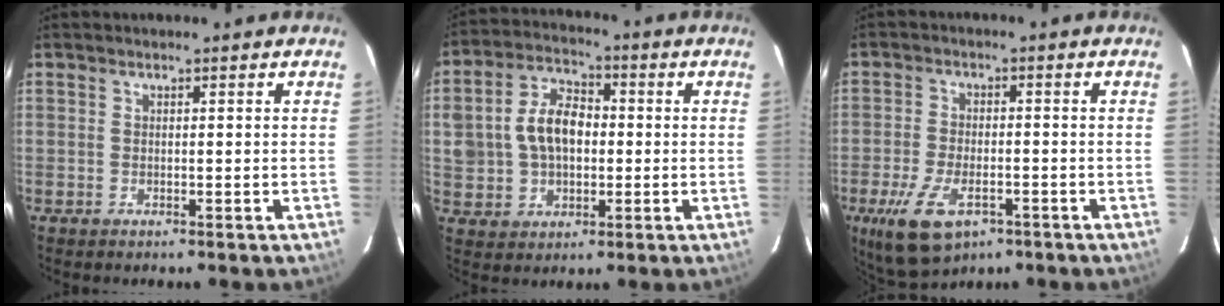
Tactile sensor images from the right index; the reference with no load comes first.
{"total": 11.5, "force": [0.4, 8.1, 8.2], "torque": [-0.168, 0.025, 0.015]}
{"total": 11.5, "force": [-5.9, 5.7, 8.0], "torque": [-0.176, -0.024, -0.099]}